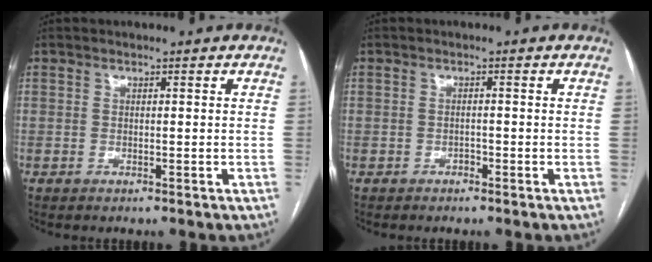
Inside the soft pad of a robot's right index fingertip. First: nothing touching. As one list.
[{"total": 0.8, "force": [-0.6, 0.5, 0.4], "torque": [-0.007, 0.002, -0.010]}]